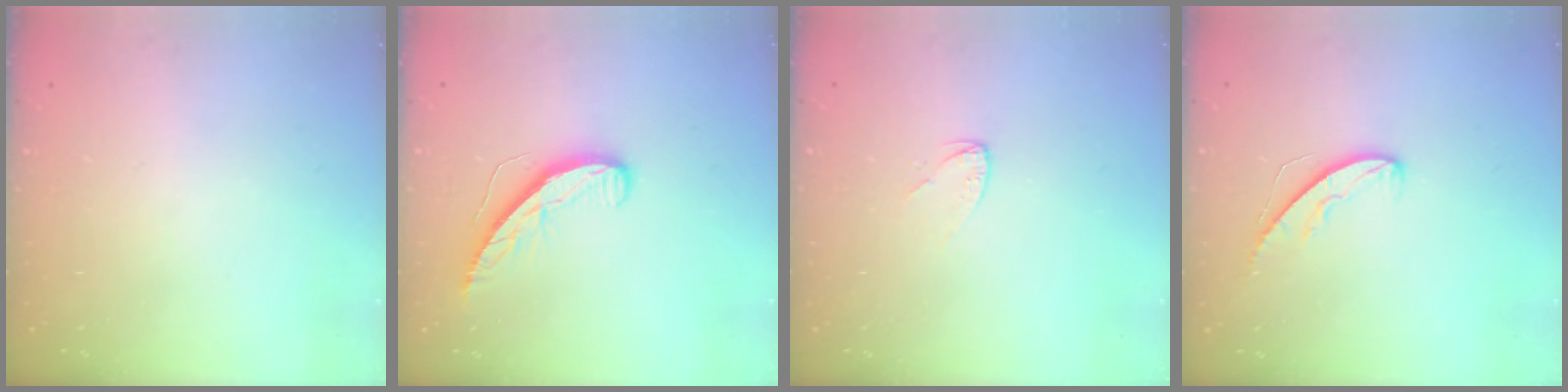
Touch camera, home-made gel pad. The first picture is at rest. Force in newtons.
{"total": 10.3, "press": 10.3, "slide": 0.6}
{"total": 2.5, "press": 2.5, "slide": 0.2}
{"total": 5.7, "press": 5.7, "slide": 0.5}